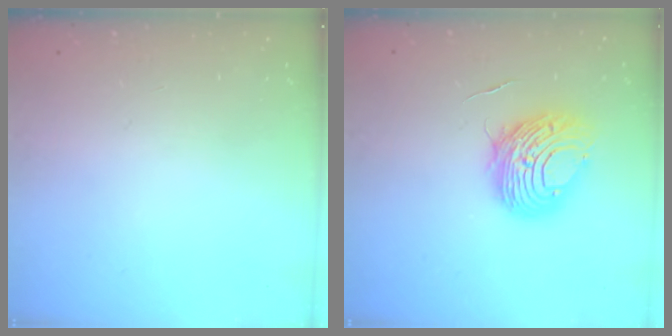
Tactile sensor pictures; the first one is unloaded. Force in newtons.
{"total": 9.5, "press": 9.5, "slide": 1.0}